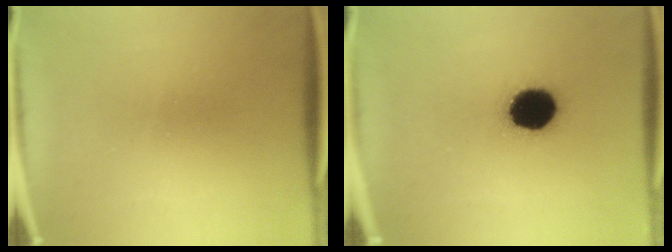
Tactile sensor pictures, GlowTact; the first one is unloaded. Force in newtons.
{"total": 14.1}